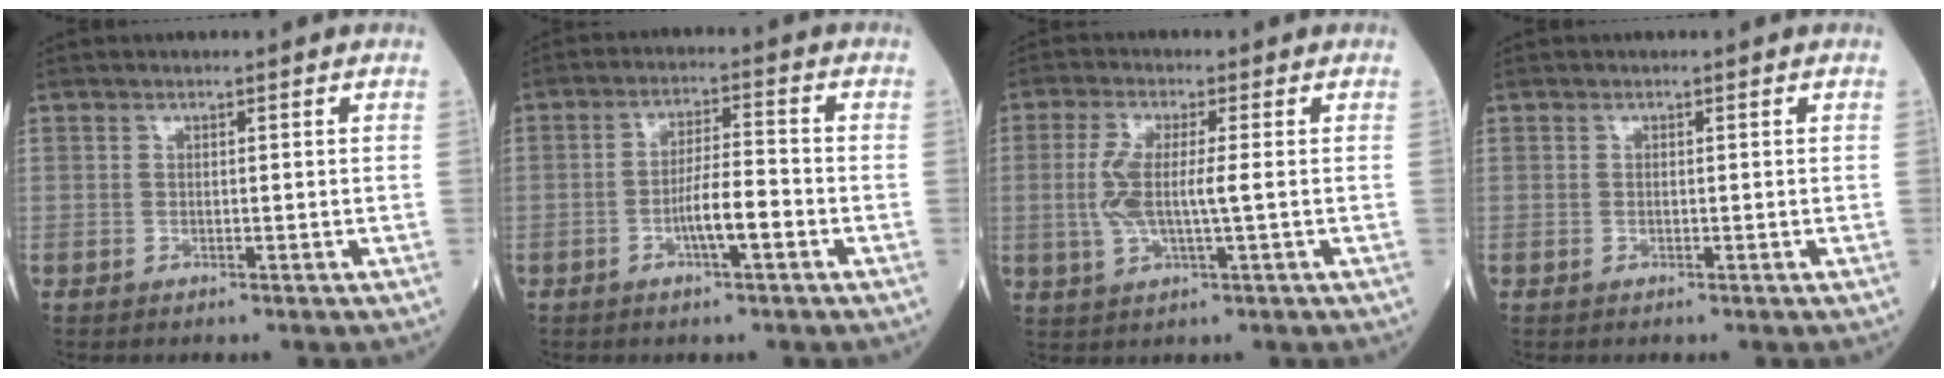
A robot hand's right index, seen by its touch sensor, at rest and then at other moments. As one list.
[{"total": 5.8, "force": [-2.2, 0.7, 5.3], "torque": [-0.100, 0.005, -0.040]}, {"total": 6.3, "force": [0.0, 1.0, 6.2], "torque": [-0.142, 0.000, -0.002]}, {"total": 0.0}]